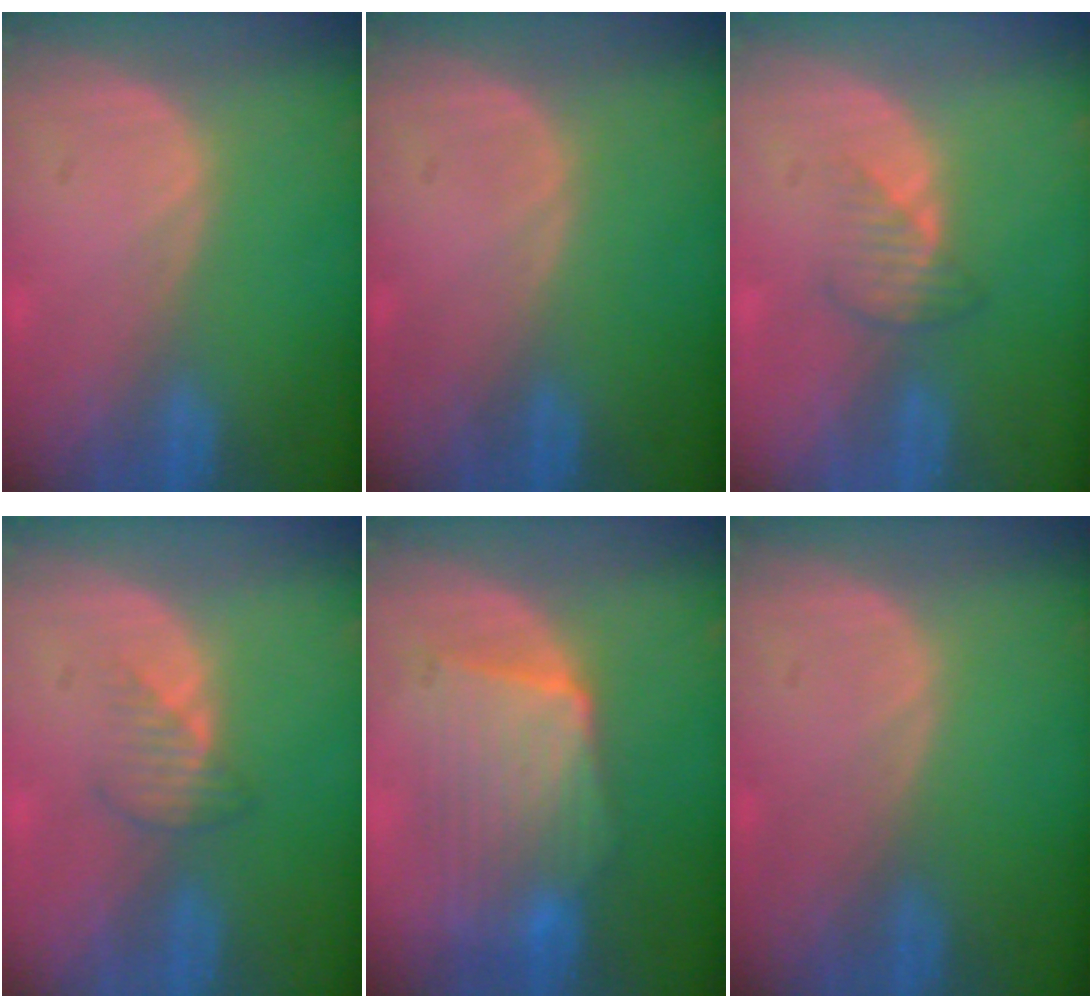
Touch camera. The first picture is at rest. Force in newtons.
{"total": 0.0}
{"total": 2.5, "press": 2.5, "slide": 0.4}
{"total": 2.5, "press": 2.5, "slide": 0.2}
{"total": 8.2, "press": 8.1, "slide": 1.4}
{"total": 0.0}